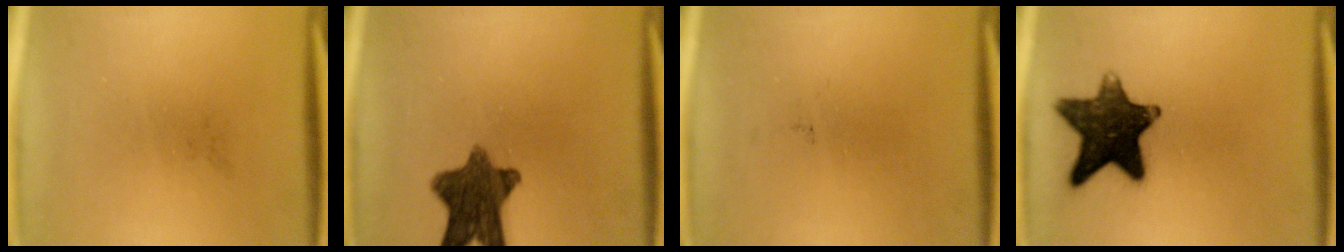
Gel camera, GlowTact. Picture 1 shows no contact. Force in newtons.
{"total": 10.6}
{"total": 0.0}
{"total": 13.4}